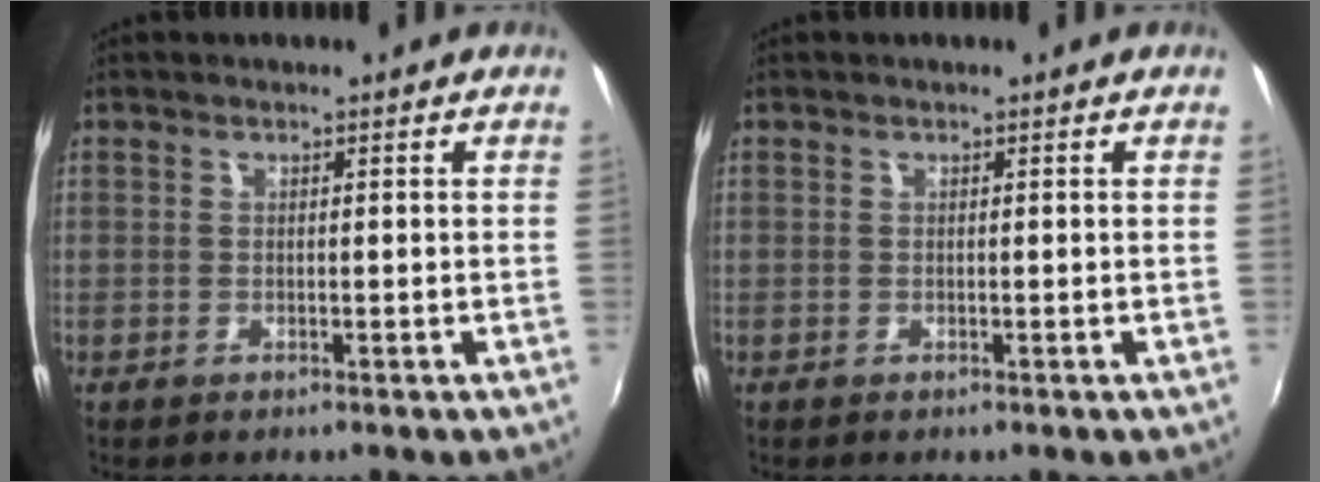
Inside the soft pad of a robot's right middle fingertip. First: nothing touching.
{"total": 0.0}